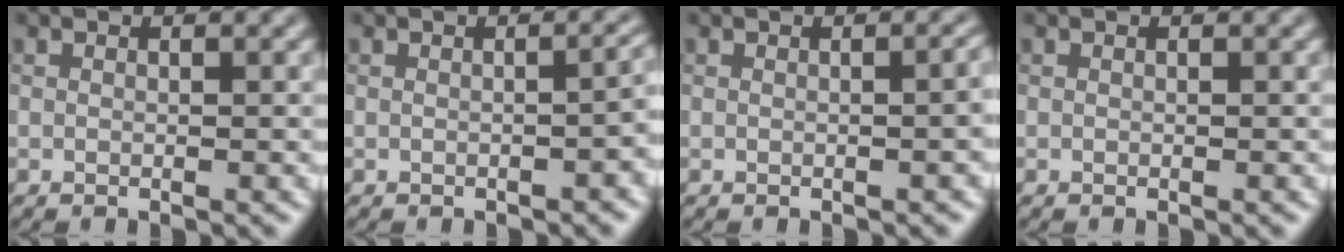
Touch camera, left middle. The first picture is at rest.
{"total": 2.6, "force": [-0.8, 1.1, 2.2], "torque": [-0.024, 0.005, -0.010]}
{"total": 2.4, "force": [-0.1, 1.0, 2.2], "torque": [-0.014, 0.007, 0.000]}
{"total": 0.0}